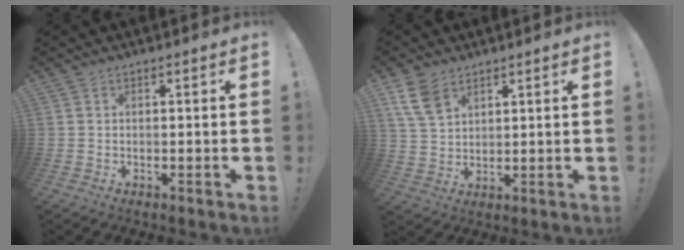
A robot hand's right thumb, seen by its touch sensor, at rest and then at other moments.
{"total": 8.5, "force": [5.1, 5.2, 4.4], "torque": [-0.089, -0.016, 0.102]}